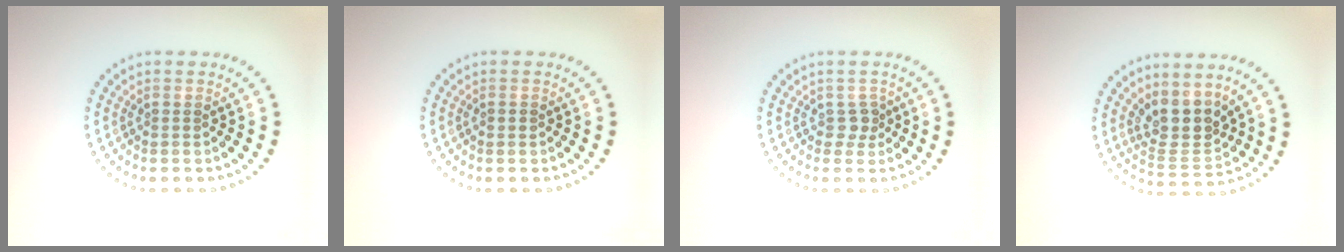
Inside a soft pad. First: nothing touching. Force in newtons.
{"total": 0.8, "press": 0.8, "slide": 0.1}
{"total": 1.2, "press": 1.0, "slide": 0.7}
{"total": 3.7, "press": 3.1, "slide": 2.1}